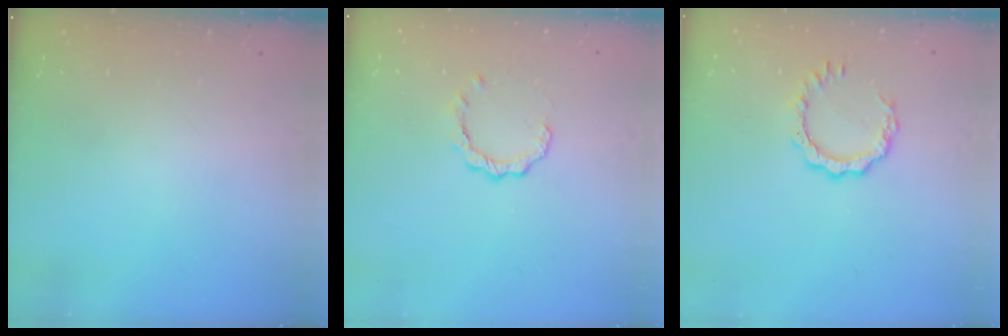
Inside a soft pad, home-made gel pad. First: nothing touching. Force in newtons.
{"total": 2.5, "press": 2.5, "slide": 0.3}
{"total": 6.2, "press": 6.2, "slide": 0.6}